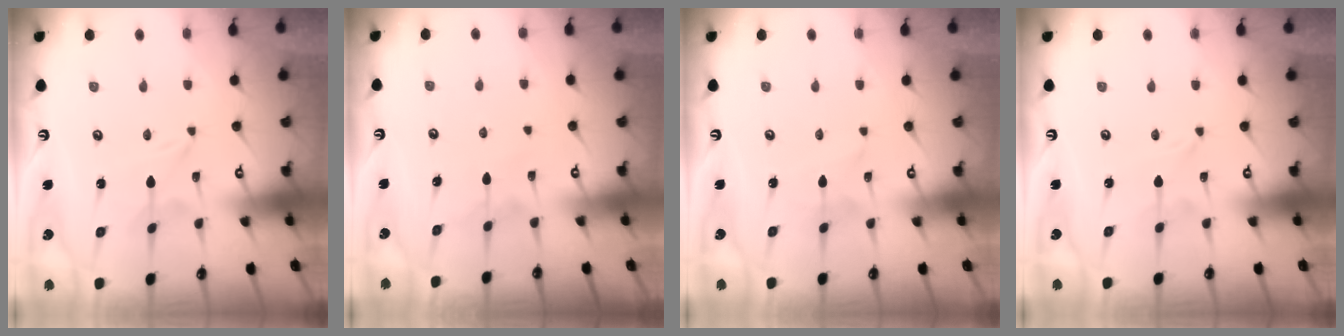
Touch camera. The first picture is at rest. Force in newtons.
{"total": 6.0, "press": 6.0, "slide": 0.7}
{"total": 1.7, "press": 1.7, "slide": 0.2}
{"total": 0.0}